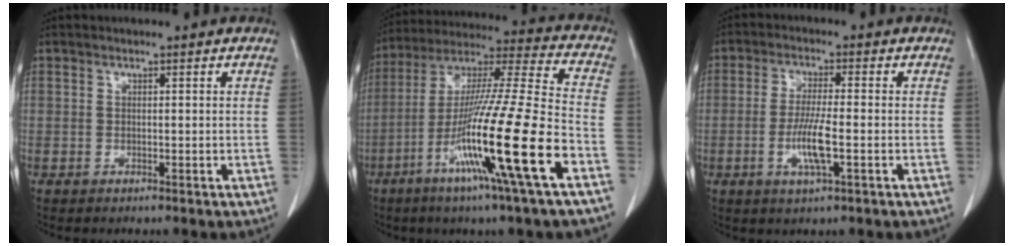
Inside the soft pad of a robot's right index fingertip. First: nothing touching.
{"total": 22.7, "force": [-8.9, -0.9, 20.8], "torque": [-0.390, -0.041, -0.170]}
{"total": 6.3, "force": [-1.7, 0.6, 6.0], "torque": [-0.120, -0.009, -0.031]}